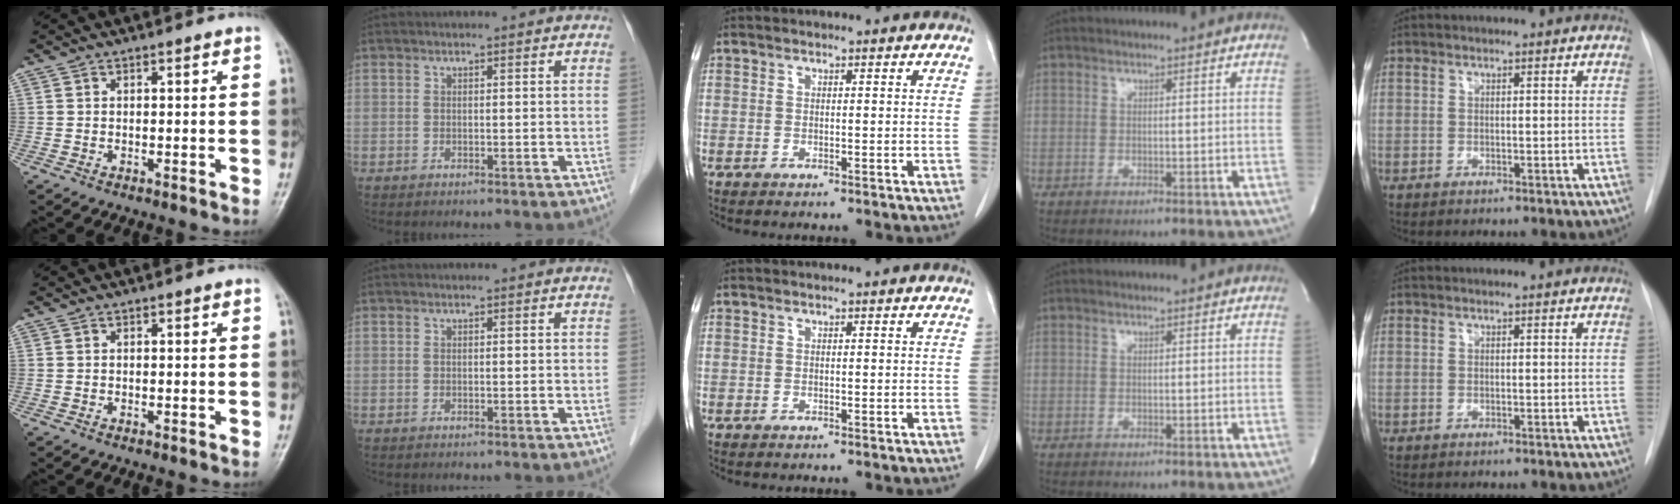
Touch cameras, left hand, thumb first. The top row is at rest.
{}